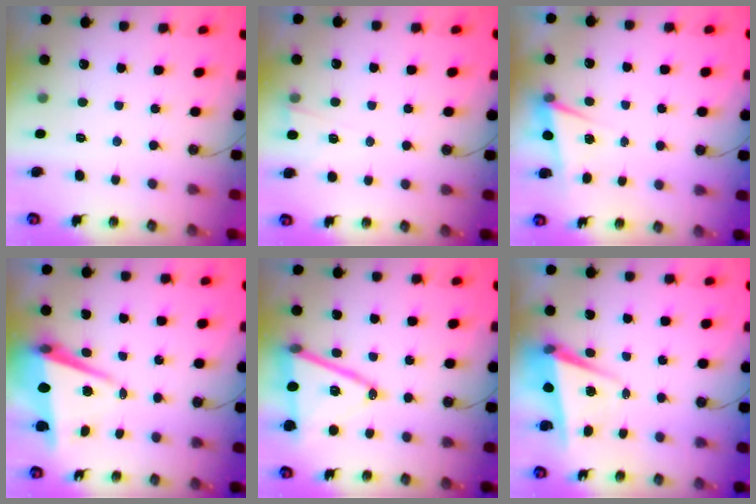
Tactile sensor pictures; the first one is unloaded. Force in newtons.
{"total": 3.0, "press": 2.8, "slide": 1.1}
{"total": 3.0, "press": 2.3, "slide": 1.9}
{"total": 8.6, "press": 8.1, "slide": 3.0}
{"total": 17.4, "press": 16.9, "slide": 3.8}
{"total": 5.2, "press": 4.6, "slide": 2.3}